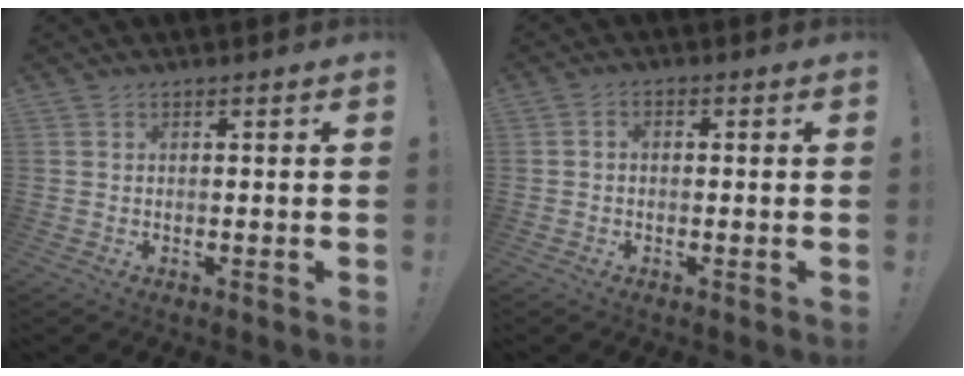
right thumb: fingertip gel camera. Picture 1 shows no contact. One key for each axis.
{"total": 1.9, "fx": -1.0, "fy": 1.2, "fz": 1.1, "tx": -0.019, "ty": 0.008, "tz": -0.017}